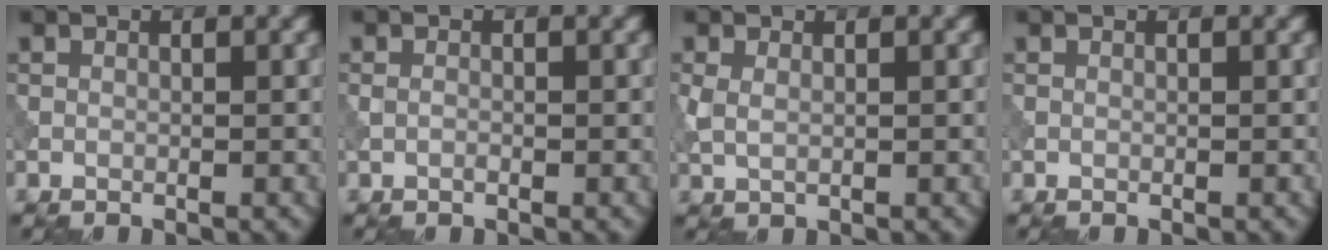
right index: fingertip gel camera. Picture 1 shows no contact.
{"total": 0.8, "force": [-0.2, 0.4, 0.6], "torque": [-0.014, 0.000, -0.005]}
{"total": 1.7, "force": [0.3, 1.0, 1.3], "torque": [-0.032, 0.000, 0.008]}
{"total": 0.0}